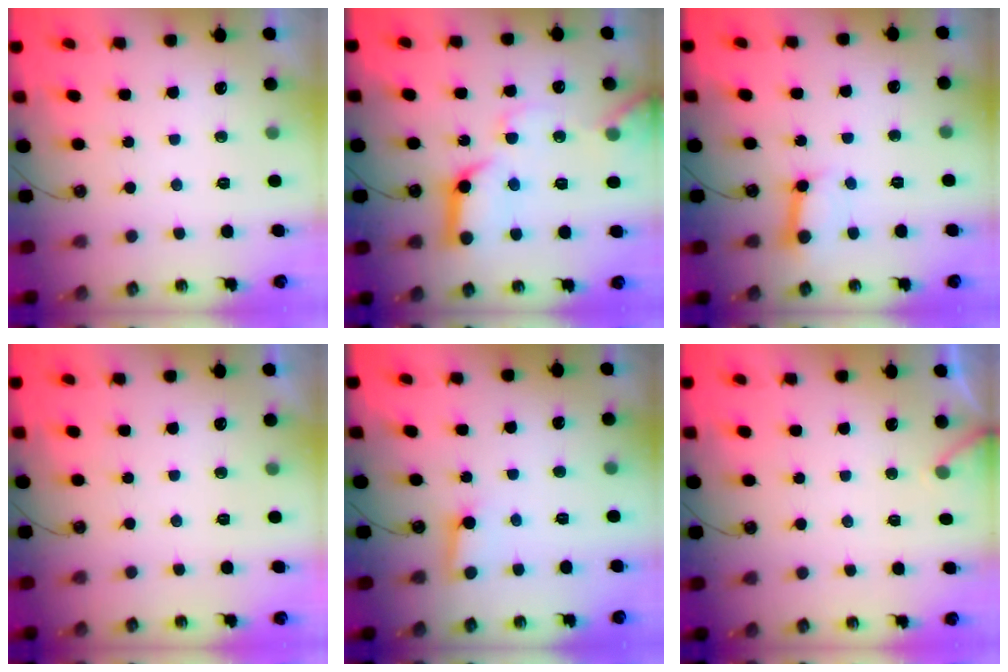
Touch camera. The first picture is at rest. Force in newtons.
{"total": 16.1, "press": 16.0, "slide": 1.2}
{"total": 7.6, "press": 7.6, "slide": 0.9}
{"total": 0.0}
{"total": 3.8, "press": 3.7, "slide": 0.4}
{"total": 3.7, "press": 3.6, "slide": 0.3}